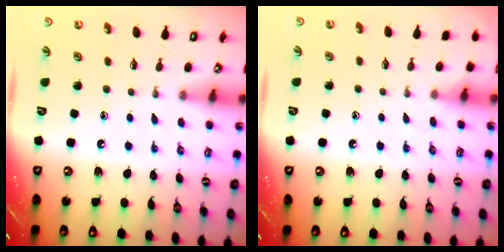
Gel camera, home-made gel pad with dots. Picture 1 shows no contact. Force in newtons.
{"total": 4.3, "press": 4.3, "slide": 0.5}